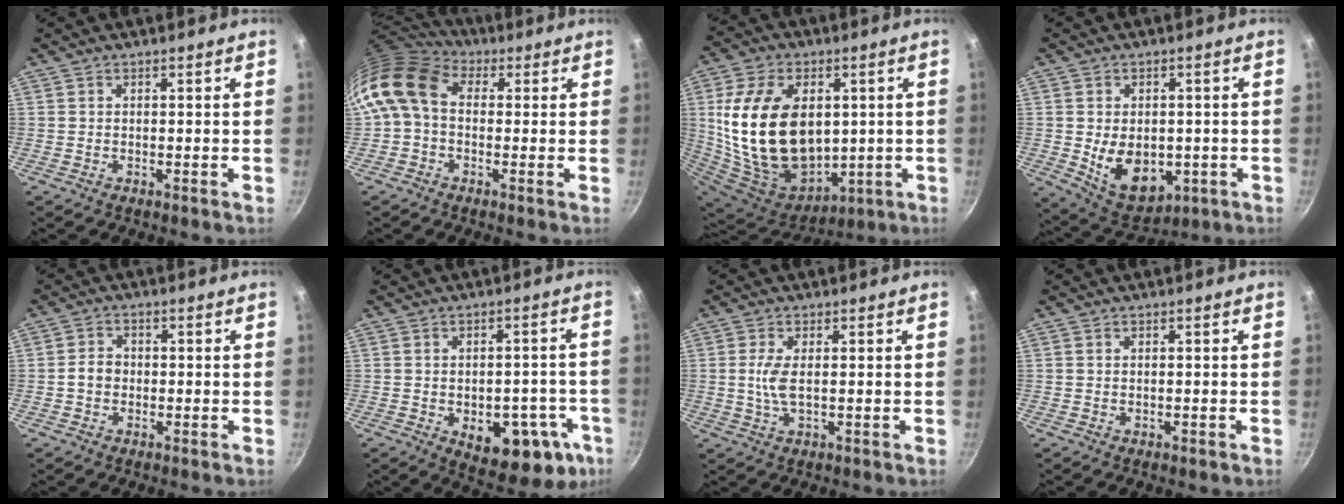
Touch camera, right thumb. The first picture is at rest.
{"total": 10.9, "force": [1.0, 8.1, 7.2], "torque": [-0.129, 0.022, -0.003]}
{"total": 26.3, "force": [2.8, 17.5, 19.3], "torque": [-0.343, -0.008, 0.072]}
{"total": 11.6, "force": [-1.6, 8.1, 8.2], "torque": [-0.100, -0.010, 0.000]}
{"total": 3.2, "force": [-0.5, 2.6, 1.7], "torque": [-0.017, 0.014, -0.012]}
{"total": 16.0, "force": [-4.6, 8.7, 12.6], "torque": [-0.119, -0.007, -0.048]}
{"total": 4.1, "force": [0.2, 1.5, 3.8], "torque": [-0.090, -0.002, 0.006]}
{"total": 0.6, "force": [-0.2, 0.3, 0.5], "torque": [-0.005, 0.002, -0.003]}